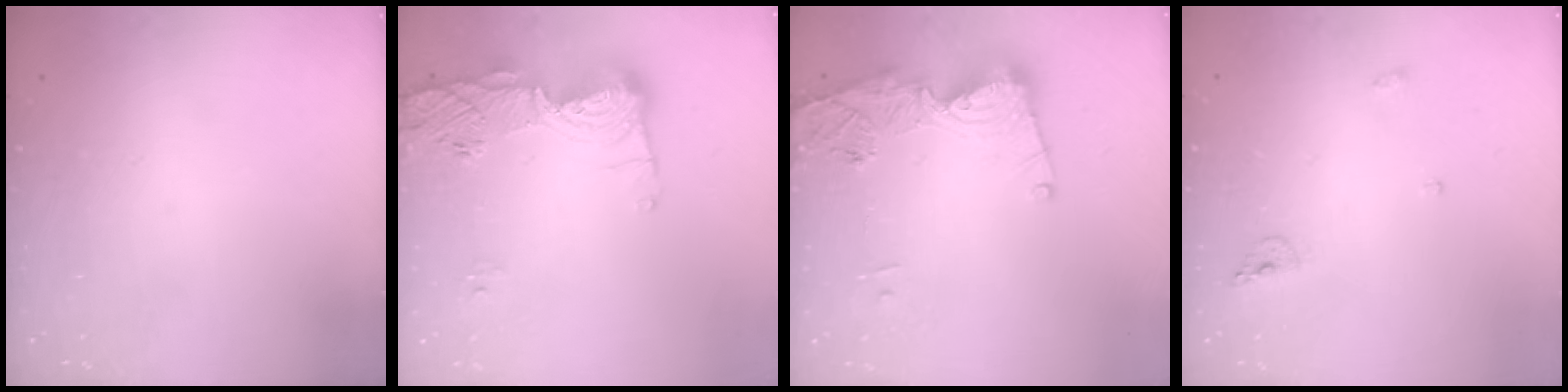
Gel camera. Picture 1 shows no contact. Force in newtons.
{"total": 14.2, "press": 14.2, "slide": 1.5}
{"total": 14.4, "press": 14.4, "slide": 1.4}
{"total": 5.6, "press": 5.5, "slide": 0.9}